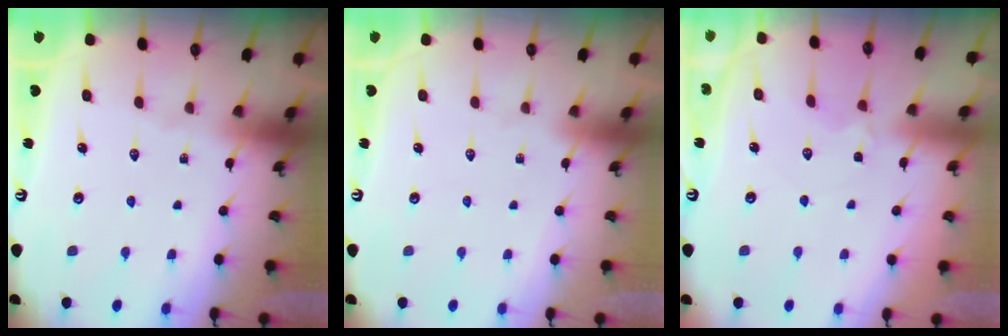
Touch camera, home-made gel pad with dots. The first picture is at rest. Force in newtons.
{"total": 0.0}
{"total": 2.8, "press": 2.7, "slide": 0.5}